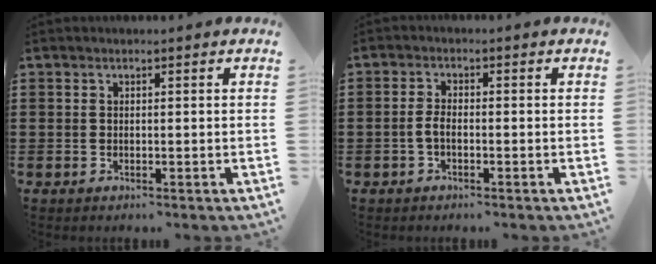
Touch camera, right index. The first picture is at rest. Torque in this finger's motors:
{"motor_torque": [0.09, 0.09, 0.05, 0.06]}